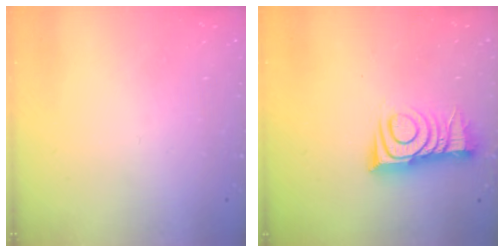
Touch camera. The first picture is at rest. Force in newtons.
{"total": 11.2, "press": 11.2, "slide": 0.5}